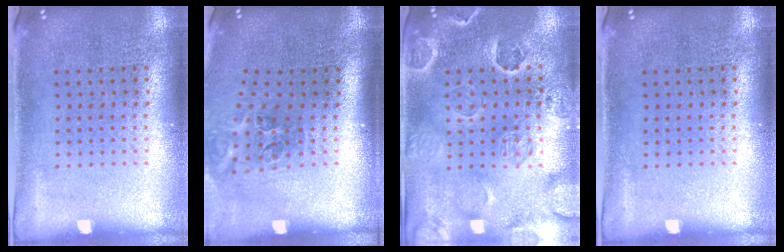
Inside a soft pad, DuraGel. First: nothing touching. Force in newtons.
{"total": 2.2, "press": 1.3, "slide": 1.7}
{"total": 2.6, "press": 2.5, "slide": 0.6}
{"total": 0.0}